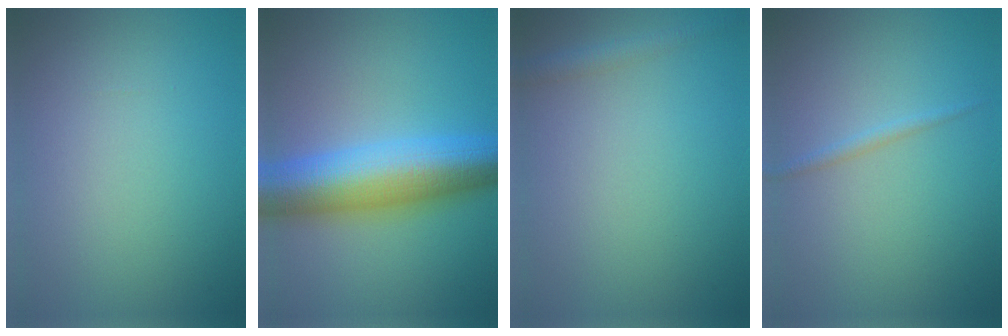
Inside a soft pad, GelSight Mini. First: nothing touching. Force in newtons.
{"total": 9.9, "press": 9.9, "slide": 0.0}
{"total": 1.5, "press": 1.5, "slide": 0.1}
{"total": 0.9, "press": 0.9, "slide": 0.1}